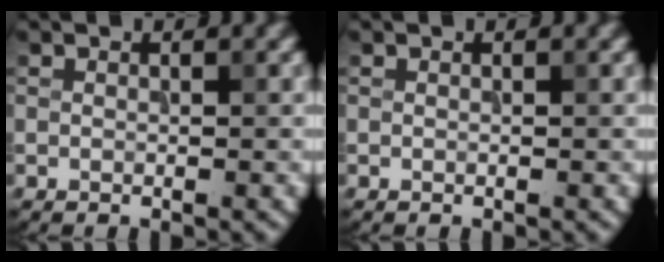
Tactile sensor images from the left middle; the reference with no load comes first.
{"total": 0.0}